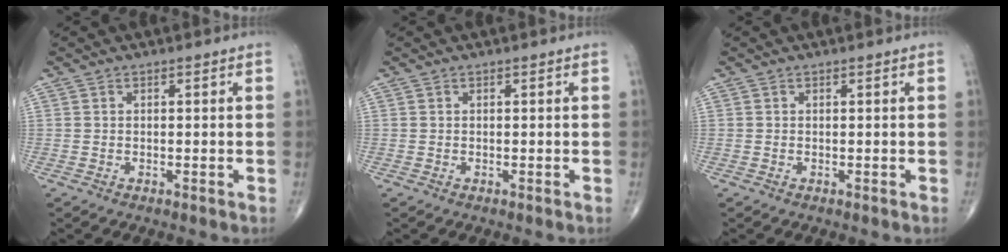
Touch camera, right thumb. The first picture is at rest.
{"total": 0.0}
{"total": 0.0}